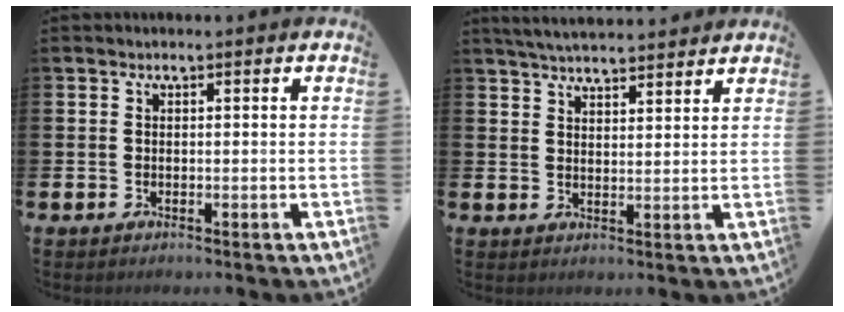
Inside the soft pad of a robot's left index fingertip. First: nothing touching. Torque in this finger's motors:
{"motor_torque": [0.97, -1.17, 0.66, 0.14]}